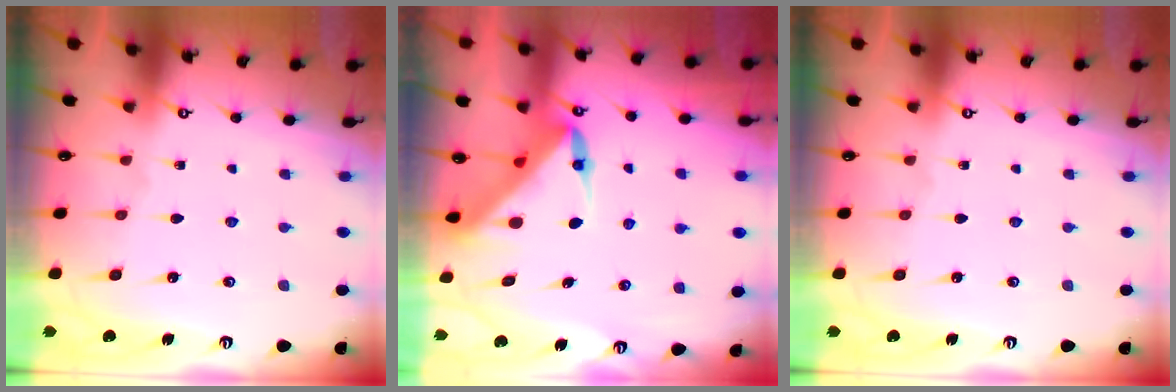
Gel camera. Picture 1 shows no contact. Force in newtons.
{"total": 5.9, "press": 5.8, "slide": 0.5}
{"total": 0.0}